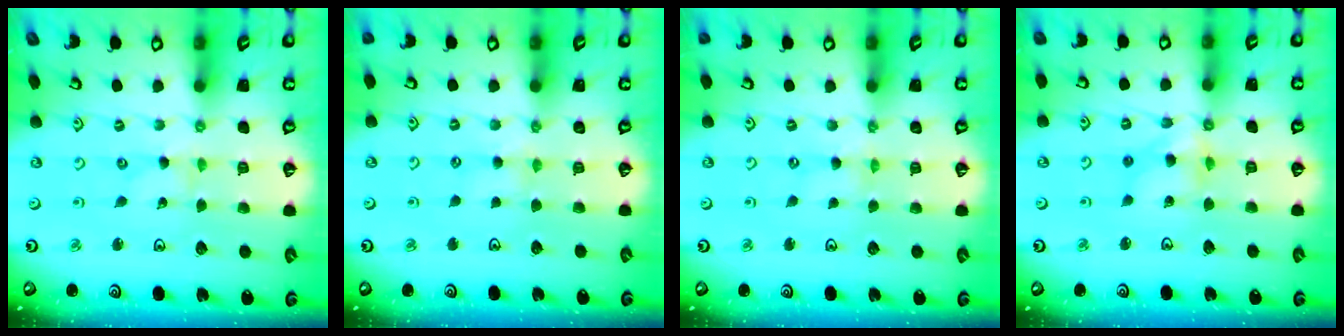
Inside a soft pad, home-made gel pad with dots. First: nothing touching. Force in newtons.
{"total": 3.0, "press": 2.9, "slide": 0.5}
{"total": 0.8, "press": 0.8, "slide": 0.2}
{"total": 7.2, "press": 7.1, "slide": 0.7}